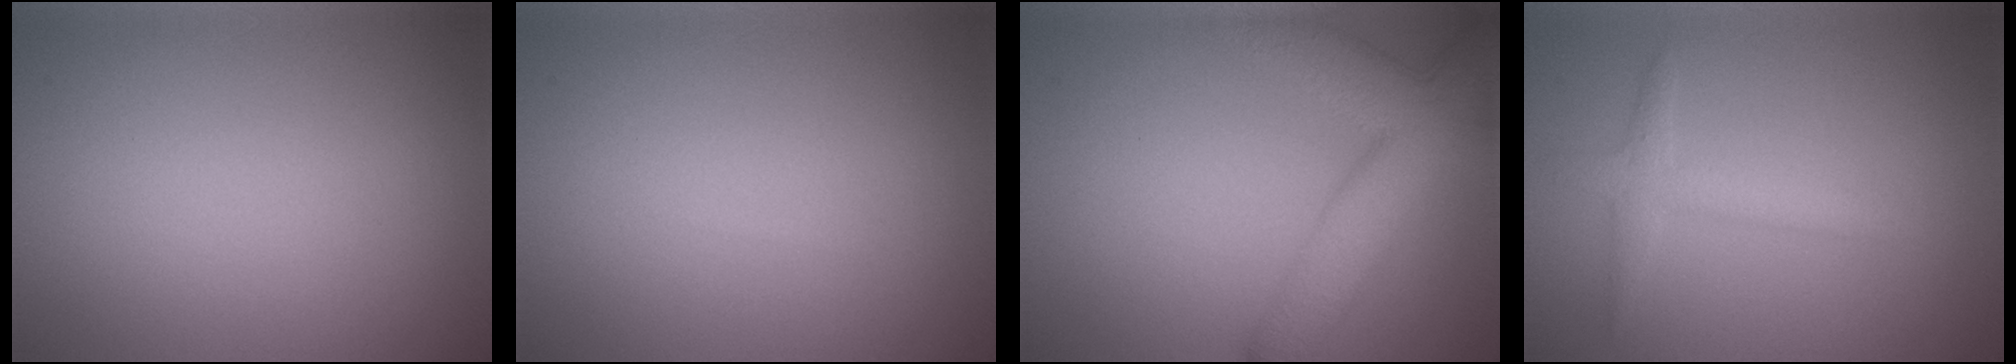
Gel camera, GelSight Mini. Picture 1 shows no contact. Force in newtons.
{"total": 0.0}
{"total": 6.7, "press": 6.7, "slide": 0.4}
{"total": 2.0, "press": 2.0, "slide": 0.1}